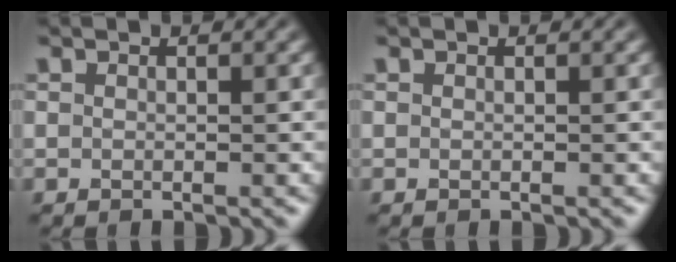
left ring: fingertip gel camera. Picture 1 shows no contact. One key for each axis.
{"total": 0.0}